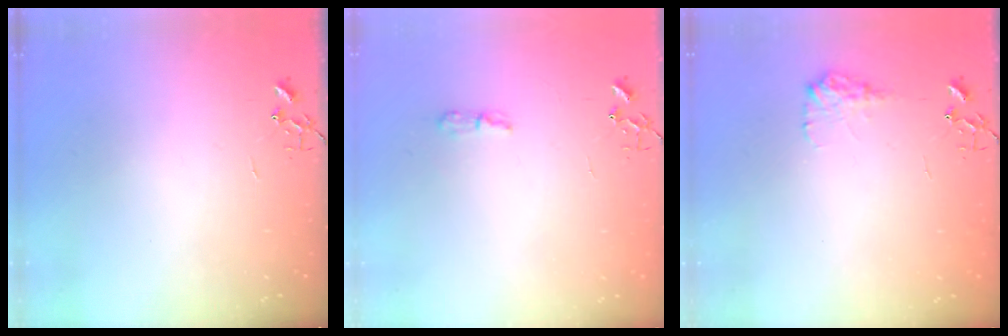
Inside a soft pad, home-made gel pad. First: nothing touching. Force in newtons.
{"total": 4.7, "press": 4.7, "slide": 0.7}
{"total": 9.6, "press": 9.6, "slide": 0.3}